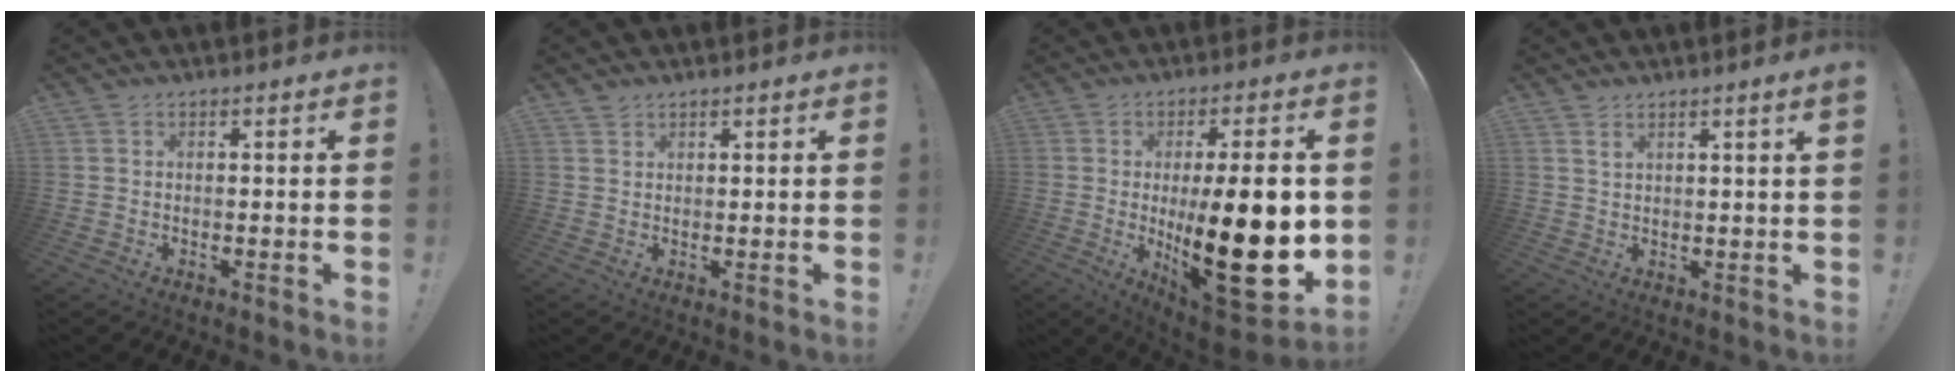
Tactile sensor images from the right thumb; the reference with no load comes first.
{"total": 1.4, "force": [1.2, 0.6, 0.4], "torque": [-0.008, -0.004, 0.023]}
{"total": 25.7, "force": [-1.3, 6.9, 24.7], "torque": [-0.391, -0.024, -0.013]}
{"total": 2.5, "force": [1.8, -0.4, 1.8], "torque": [-0.036, -0.005, 0.029]}